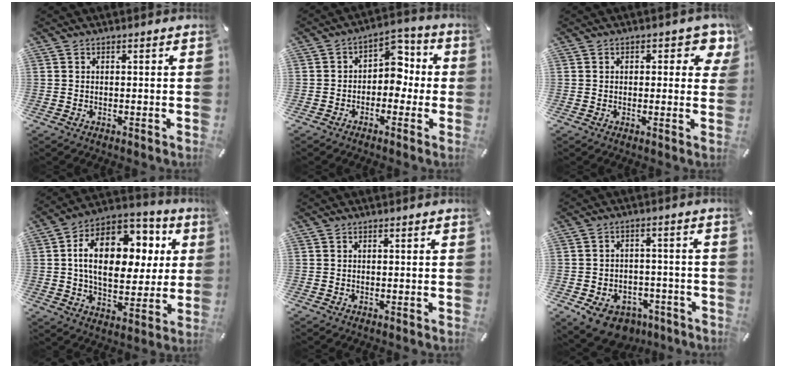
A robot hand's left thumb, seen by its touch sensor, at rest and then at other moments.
{"total": 7.7, "force": [-0.5, 5.9, 4.8], "torque": [-0.062, 0.012, -0.016]}
{"total": 4.9, "force": [2.1, 2.6, 3.5], "torque": [-0.034, -0.004, 0.029]}
{"total": 19.1, "force": [4.6, 12.7, 13.5], "torque": [-0.225, -0.007, 0.081]}
{"total": 0.0}
{"total": 7.5, "force": [-4.2, 5.5, 3.0], "torque": [-0.058, 0.036, -0.072]}